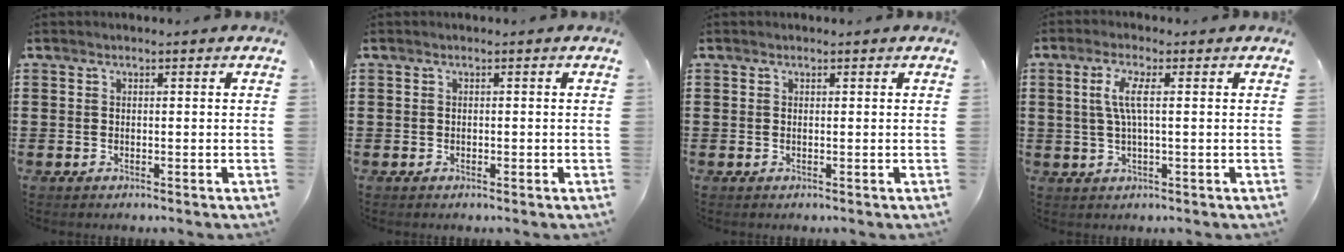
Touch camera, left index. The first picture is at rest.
{"total": 0.0}
{"total": 0.0}
{"total": 4.5, "force": [0.7, 0.7, 4.4], "torque": [-0.093, -0.002, 0.009]}